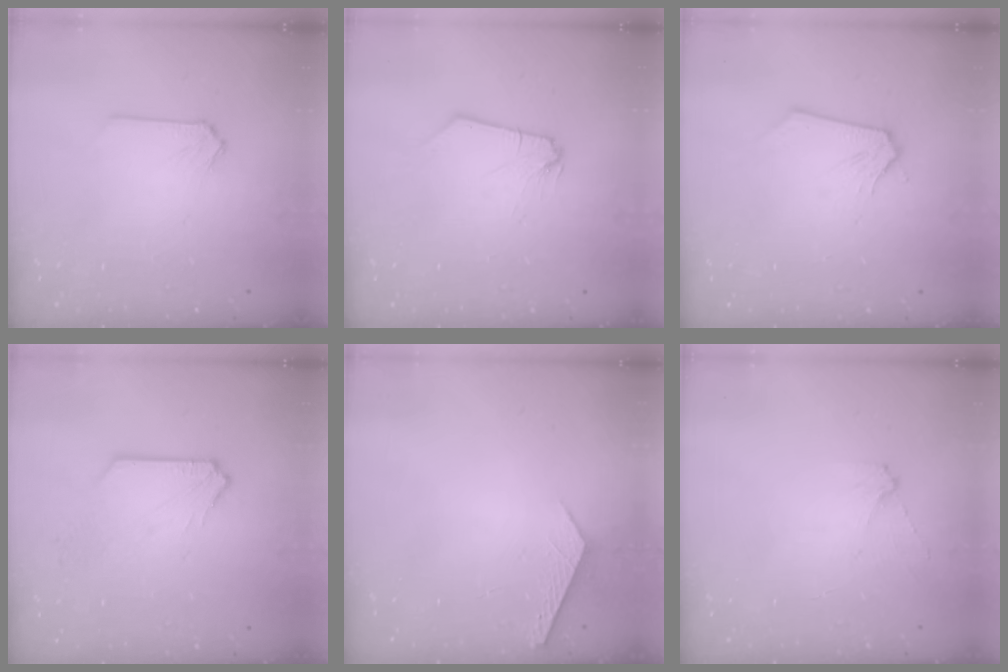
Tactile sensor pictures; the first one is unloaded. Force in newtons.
{"total": 0.0}
{"total": 0.0}
{"total": 2.4, "press": 2.4, "slide": 0.3}
{"total": 2.8, "press": 2.8, "slide": 0.3}
{"total": 3.8, "press": 3.8, "slide": 0.4}